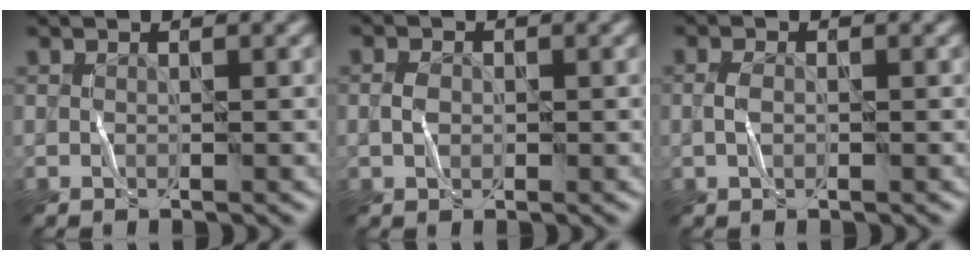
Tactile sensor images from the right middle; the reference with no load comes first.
{"total": 0.7, "force": [-0.4, 0.5, 0.4], "torque": [-0.027, 0.005, 0.001]}
{"total": 0.7, "force": [-0.5, 0.1, 0.5], "torque": [-0.037, 0.003, -0.001]}